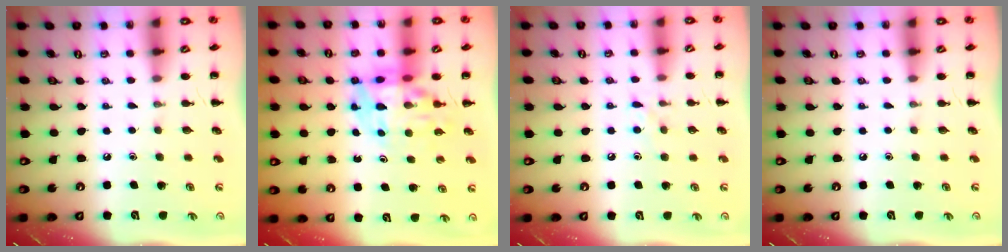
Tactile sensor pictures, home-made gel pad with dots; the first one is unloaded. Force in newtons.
{"total": 11.2, "press": 10.8, "slide": 3.1}
{"total": 5.6, "press": 5.2, "slide": 2.1}
{"total": 0.0}